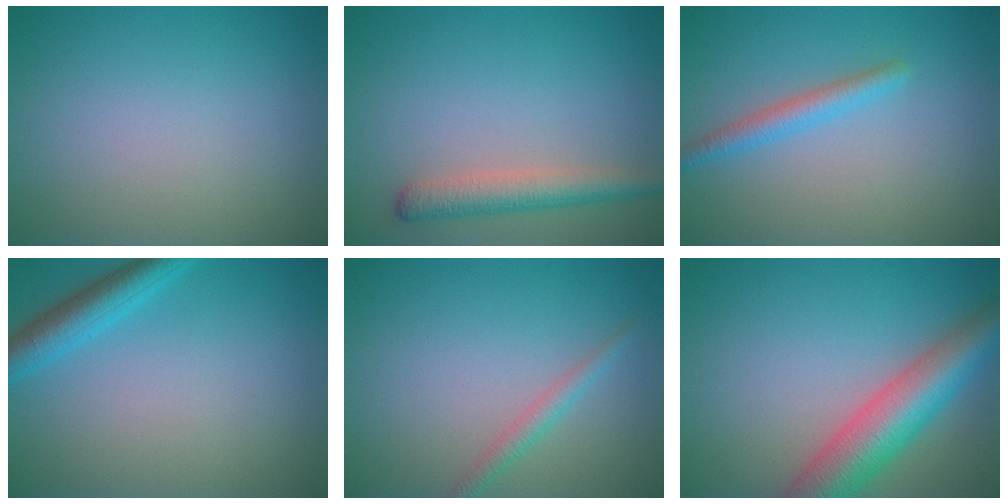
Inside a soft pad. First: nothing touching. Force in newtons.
{"total": 3.3, "press": 3.3, "slide": 0.1}
{"total": 2.2, "press": 2.2, "slide": 0.1}
{"total": 3.5, "press": 3.5, "slide": 0.2}
{"total": 1.6, "press": 1.6, "slide": 0.0}
{"total": 7.9, "press": 7.9, "slide": 0.4}